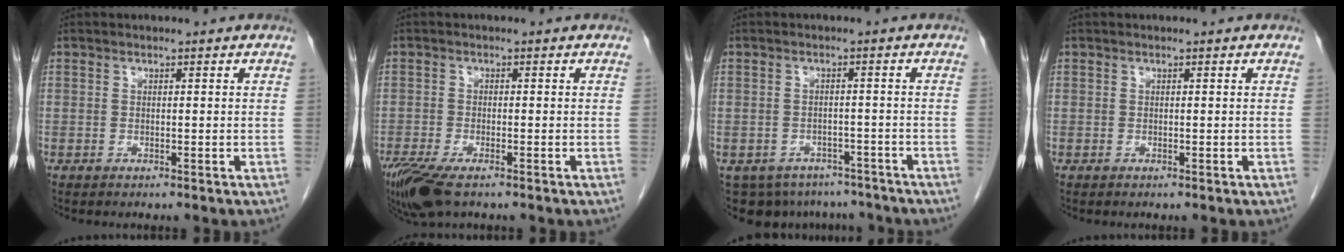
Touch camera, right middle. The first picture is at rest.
{"total": 7.3, "force": [-5.0, 2.1, 4.9], "torque": [-0.093, -0.019, -0.088]}
{"total": 10.6, "force": [-8.2, 6.2, 2.4], "torque": [-0.048, 0.004, -0.094]}
{"total": 0.0}